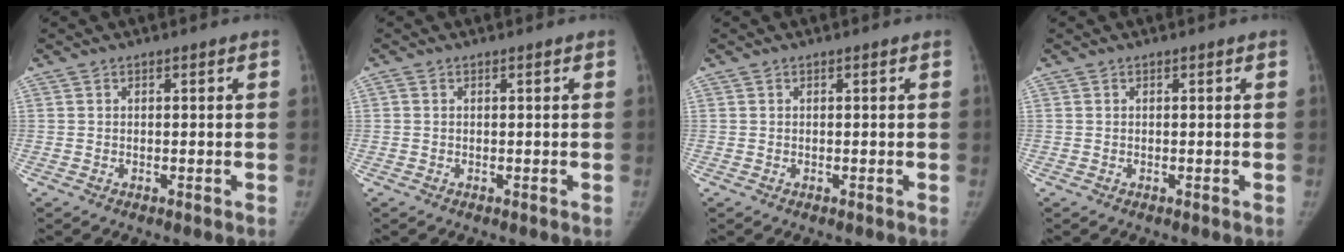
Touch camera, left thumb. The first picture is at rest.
{"total": 0.6, "force": [0.3, 0.3, 0.4], "torque": [-0.012, 0.004, 0.005]}
{"total": 0.0}
{"total": 0.0}